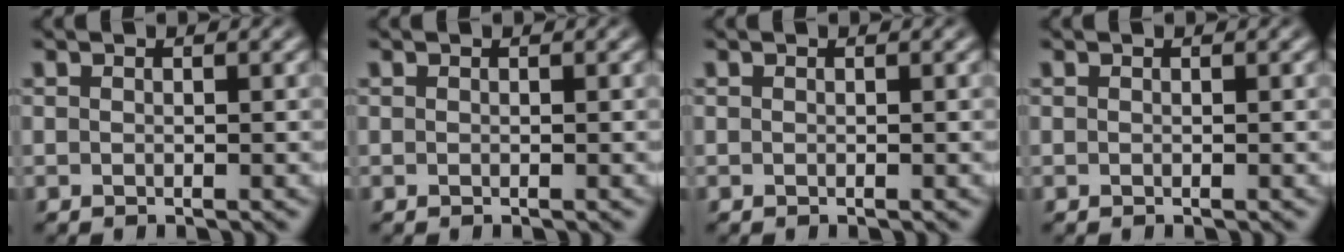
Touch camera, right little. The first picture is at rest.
{"total": 0.0}
{"total": 0.0}
{"total": 0.0}